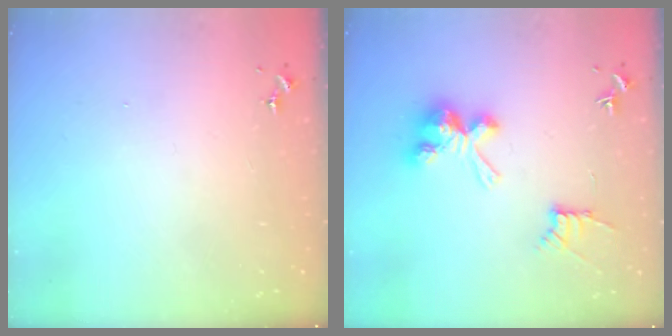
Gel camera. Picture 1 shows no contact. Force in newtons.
{"total": 10.5, "press": 10.5, "slide": 0.5}